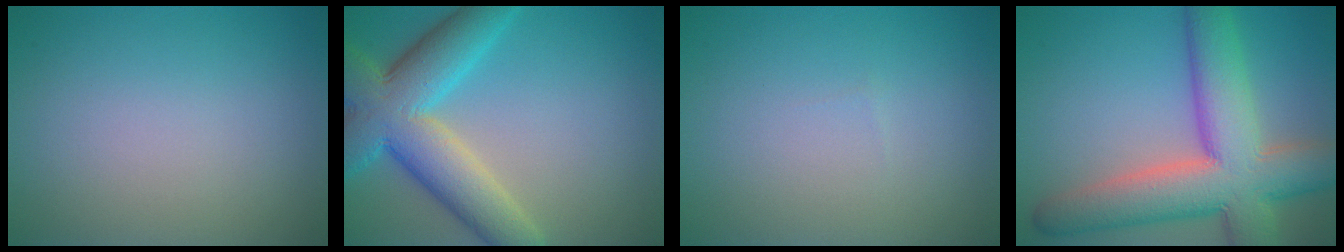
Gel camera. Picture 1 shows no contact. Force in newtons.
{"total": 9.6, "press": 9.6, "slide": 0.4}
{"total": 0.0}
{"total": 11.3, "press": 11.3, "slide": 0.9}